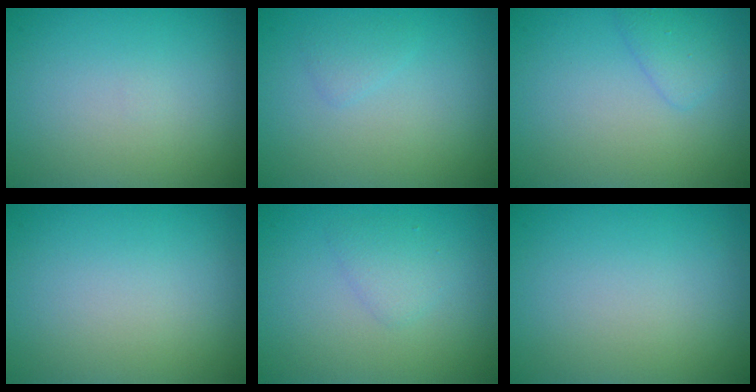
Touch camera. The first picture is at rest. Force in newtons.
{"total": 0.9, "press": 0.9, "slide": 0.0}
{"total": 1.4, "press": 1.4, "slide": 0.1}
{"total": 0.0}
{"total": 1.4, "press": 1.4, "slide": 0.0}
{"total": 0.0}